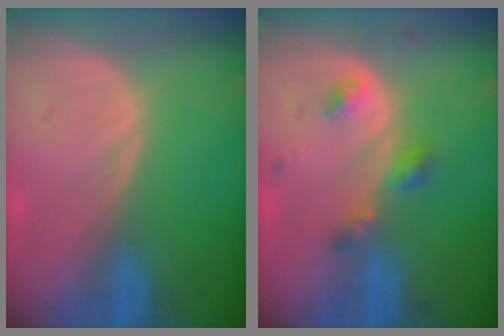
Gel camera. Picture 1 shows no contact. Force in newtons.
{"total": 3.7, "press": 3.7, "slide": 0.4}